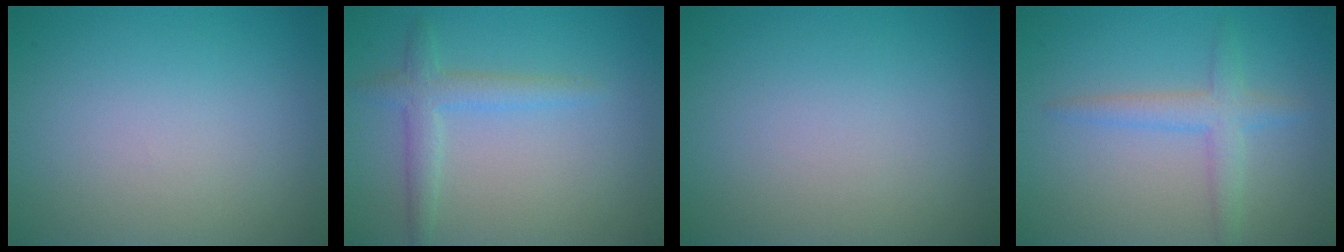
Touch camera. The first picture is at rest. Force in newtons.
{"total": 2.4, "press": 2.4, "slide": 0.1}
{"total": 0.0}
{"total": 2.7, "press": 2.7, "slide": 0.2}